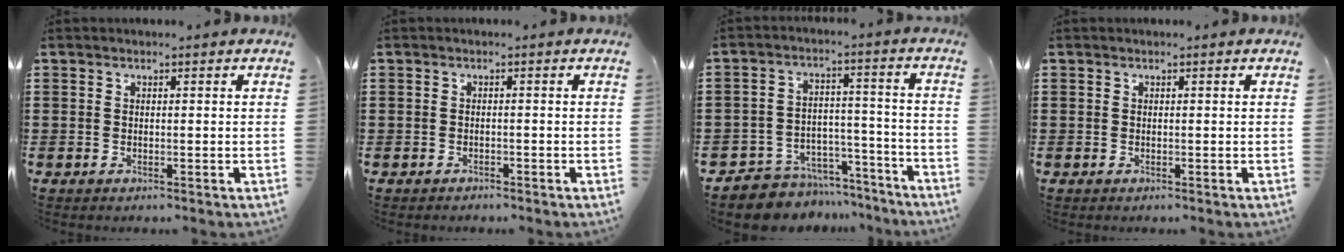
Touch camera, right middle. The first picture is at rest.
{"total": 0.9, "force": [-0.8, 0.4, -0.1], "torque": [0.001, 0.003, -0.019]}
{"total": 6.6, "force": [-6.2, 2.2, 0.1], "torque": [0.000, 0.026, -0.123]}
{"total": 0.0}